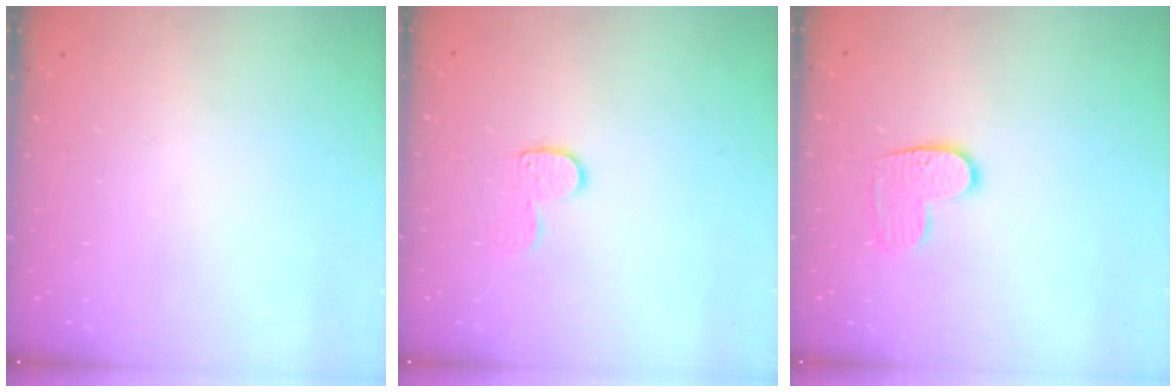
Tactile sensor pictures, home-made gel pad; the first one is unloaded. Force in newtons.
{"total": 6.5, "press": 6.4, "slide": 0.4}
{"total": 8.0, "press": 8.0, "slide": 0.3}